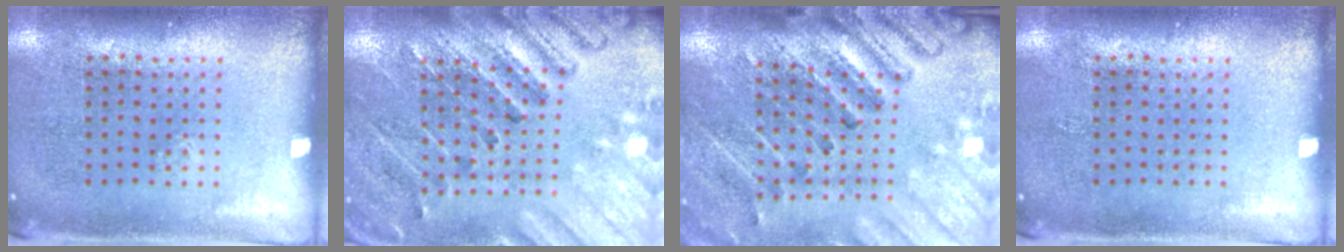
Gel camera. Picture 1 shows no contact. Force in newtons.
{"total": 2.6, "press": 2.6, "slide": 0.4}
{"total": 2.7, "press": 2.7, "slide": 0.3}
{"total": 0.0}